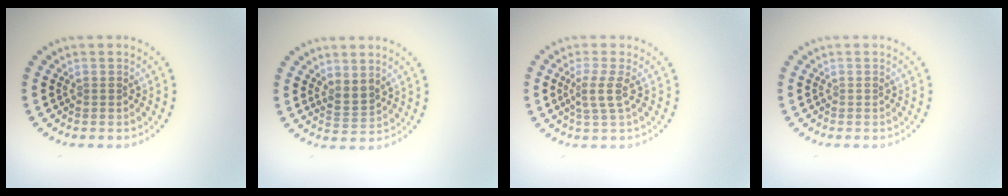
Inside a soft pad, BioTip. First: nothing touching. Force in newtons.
{"total": 1.7, "press": 1.3, "slide": 1.1}
{"total": 2.1, "press": 1.6, "slide": 1.4}
{"total": 0.0}